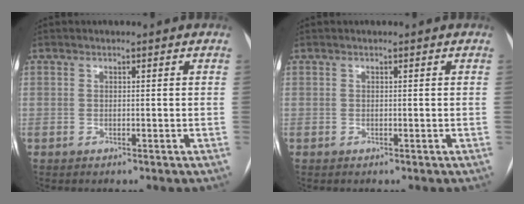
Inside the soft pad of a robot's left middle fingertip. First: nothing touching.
{"total": 0.0}